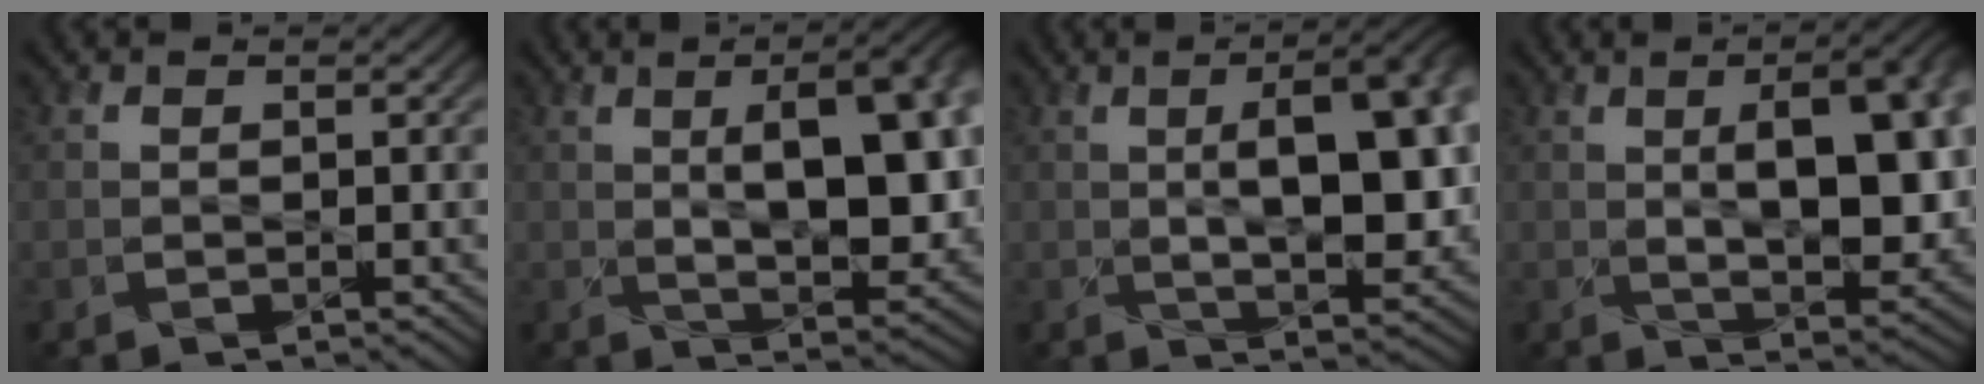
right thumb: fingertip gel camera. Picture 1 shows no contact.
{"total": 14.5, "force": [2.7, 6.2, 12.8], "torque": [-0.160, 0.024, 0.035]}
{"total": 12.7, "force": [1.7, 5.1, 11.5], "torque": [-0.145, 0.020, 0.011]}
{"total": 14.1, "force": [2.2, 6.1, 12.5], "torque": [-0.157, 0.022, 0.026]}